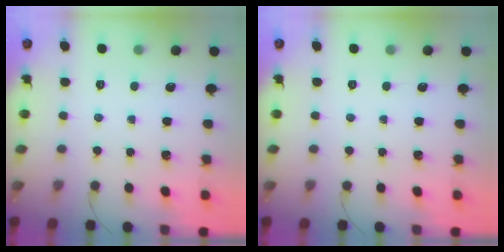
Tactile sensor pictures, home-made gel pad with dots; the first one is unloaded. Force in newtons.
{"total": 0.0}